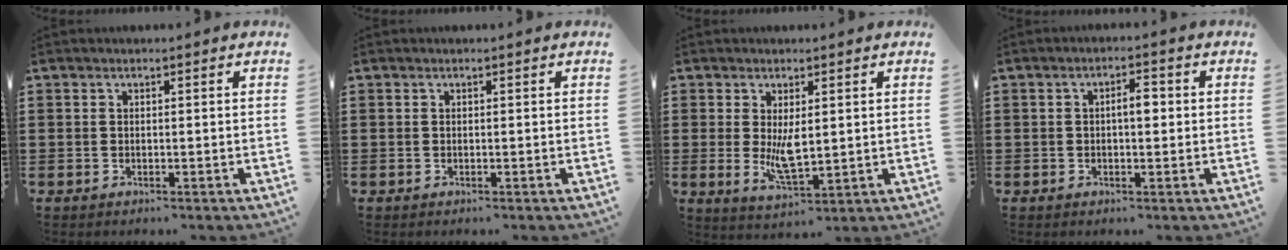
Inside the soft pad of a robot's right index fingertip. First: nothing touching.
{"total": 0.0}
{"total": 4.9, "force": [0.3, 1.9, 4.5], "torque": [-0.073, -0.009, 0.003]}
{"total": 2.9, "force": [0.0, 0.9, 2.8], "torque": [-0.044, 0.001, -0.004]}